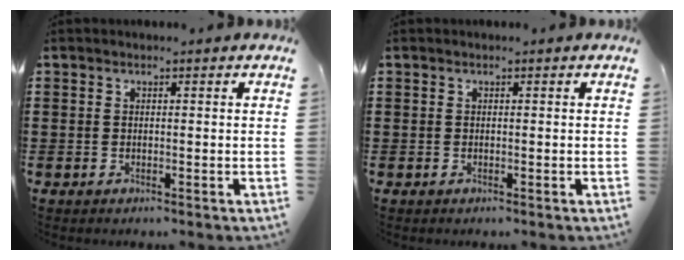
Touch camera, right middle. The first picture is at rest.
{"total": 0.0}